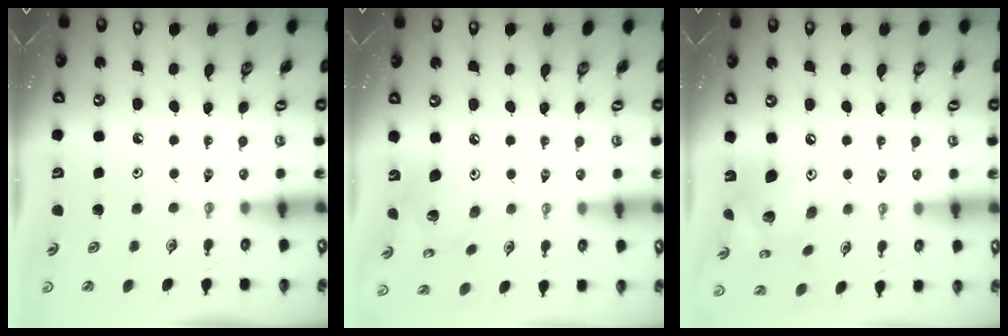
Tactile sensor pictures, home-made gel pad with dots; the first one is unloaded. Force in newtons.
{"total": 12.4, "press": 12.0, "slide": 3.1}
{"total": 12.5, "press": 12.5, "slide": 1.0}